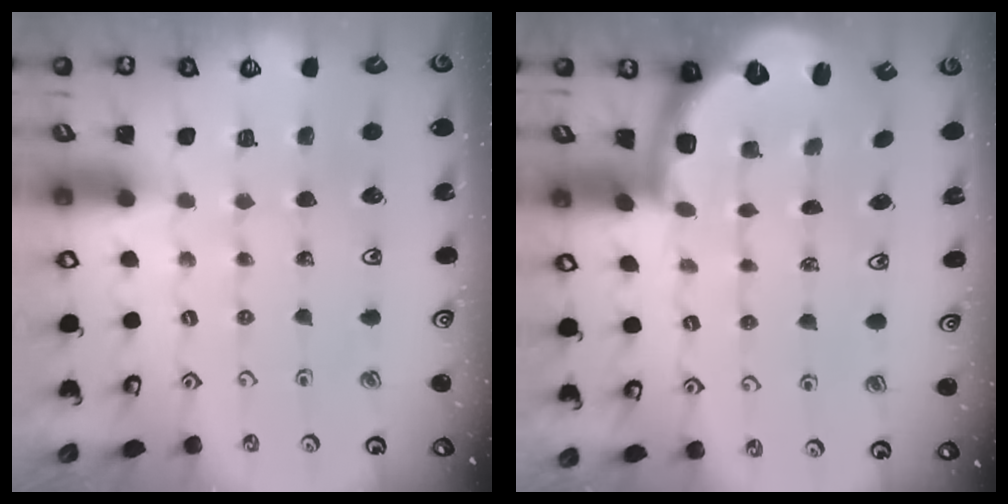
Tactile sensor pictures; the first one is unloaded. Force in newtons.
{"total": 3.4, "press": 2.6, "slide": 2.1}